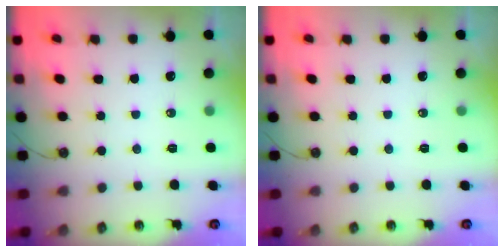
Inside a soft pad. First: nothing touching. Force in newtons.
{"total": 0.0}